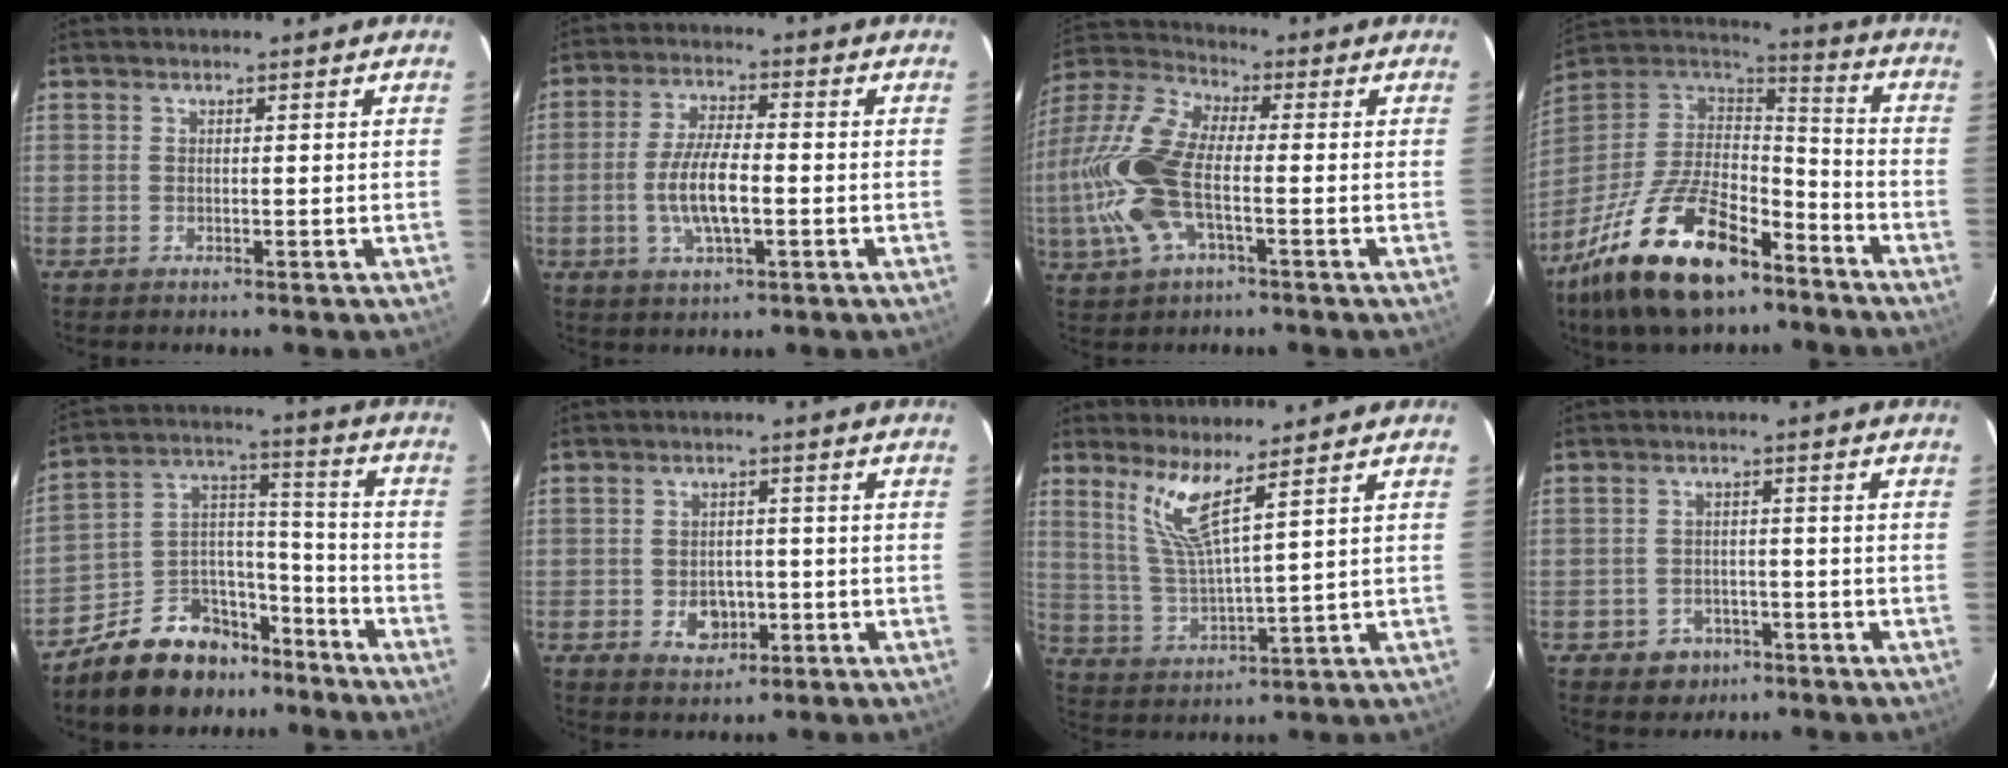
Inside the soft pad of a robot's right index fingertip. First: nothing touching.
{"total": 8.8, "force": [-1.9, 2.8, 8.2], "torque": [-0.164, -0.002, -0.035]}
{"total": 17.4, "force": [-2.8, 8.0, 15.2], "torque": [-0.340, 0.004, -0.062]}
{"total": 25.2, "force": [-15.8, 11.2, 16.1], "torque": [-0.330, -0.012, -0.268]}
{"total": 14.6, "force": [-11.0, 8.5, 4.6], "torque": [-0.096, 0.072, -0.167]}
{"total": 5.3, "force": [-1.5, 4.2, 2.8], "torque": [-0.056, 0.002, -0.011]}
{"total": 7.4, "force": [4.9, -0.3, 5.5], "torque": [-0.106, -0.008, 0.106]}
{"total": 5.0, "force": [-2.8, 4.1, 0.9], "torque": [-0.037, 0.012, -0.029]}